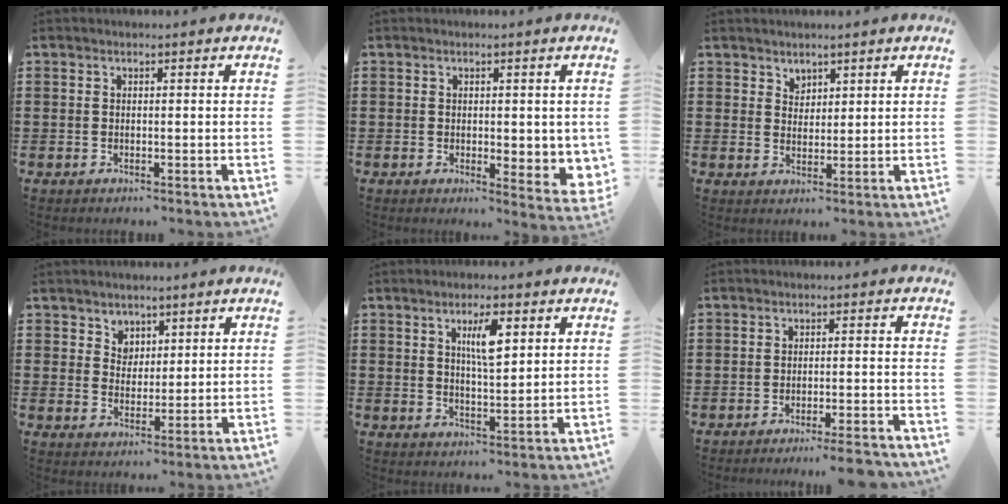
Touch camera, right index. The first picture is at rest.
{"total": 2.3, "force": [0.7, 1.4, 1.7], "torque": [-0.030, 0.004, 0.012]}
{"total": 2.4, "force": [1.9, 1.4, 0.0], "torque": [-0.007, 0.007, 0.036]}
{"total": 3.6, "force": [2.3, 2.8, 0.1], "torque": [-0.018, 0.010, 0.042]}
{"total": 5.2, "force": [2.1, 1.5, 4.5], "torque": [-0.079, 0.003, 0.030]}
{"total": 3.7, "force": [-3.3, -0.4, 1.5], "torque": [-0.024, -0.008, -0.065]}